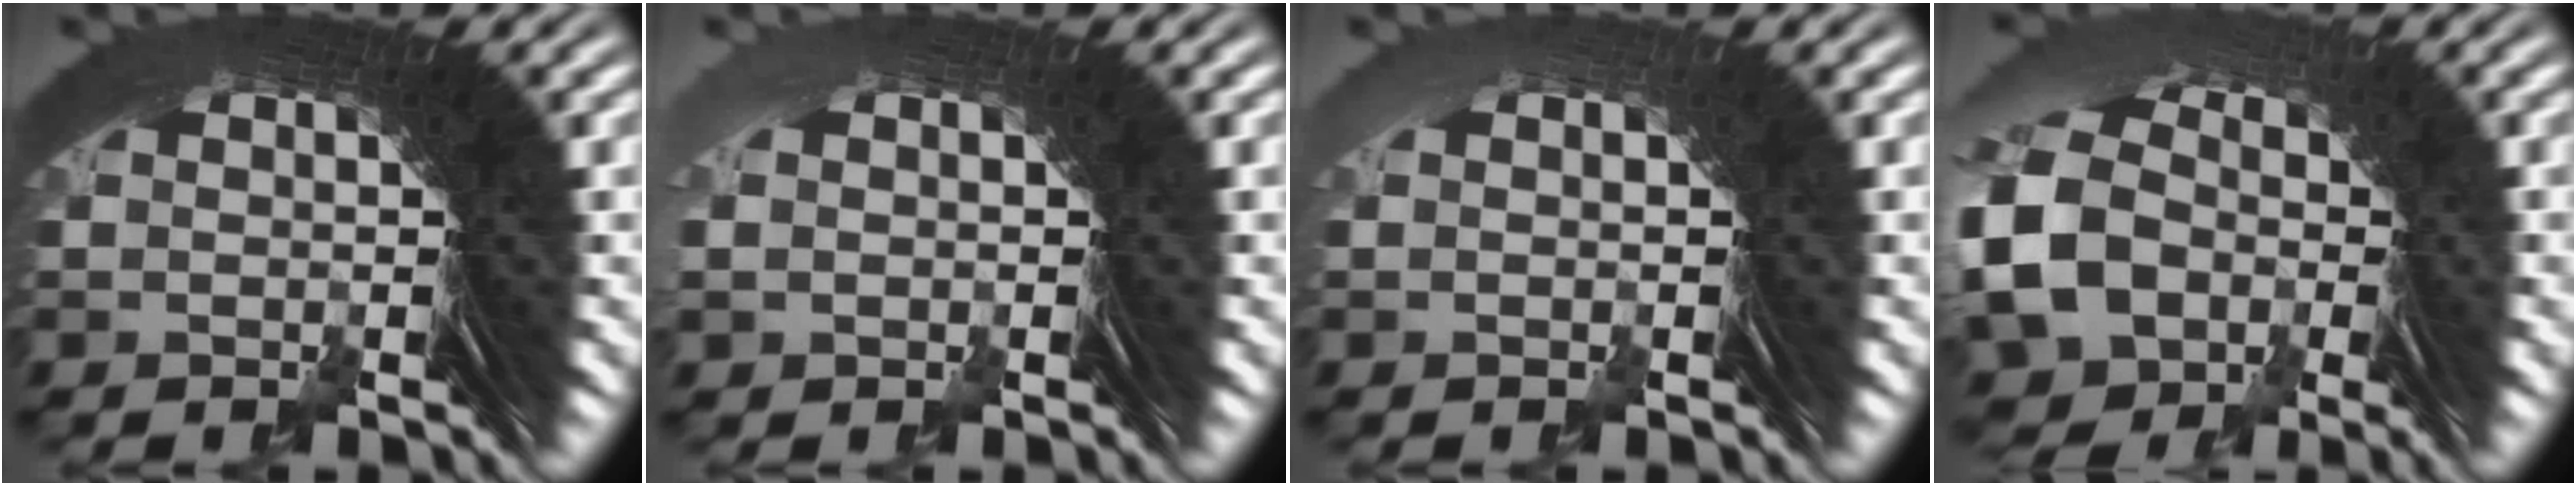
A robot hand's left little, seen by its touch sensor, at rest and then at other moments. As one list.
[{"total": 1.5, "force": [-0.6, -0.6, -1.2], "torque": [0.019, 0.000, -0.005]}, {"total": 1.6, "force": [-0.7, -1.1, -0.9], "torque": [0.018, -0.001, -0.006]}, {"total": 8.0, "force": [-2.0, 6.6, 4.0], "torque": [-0.120, -0.043, -0.012]}]